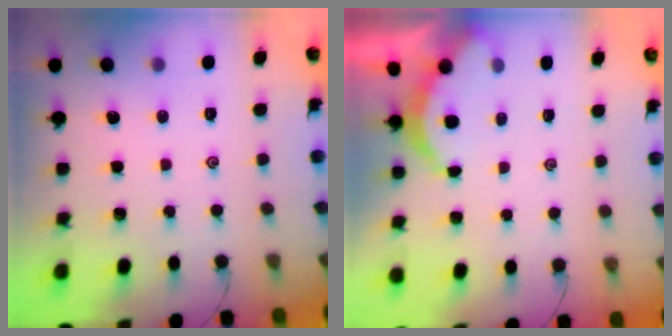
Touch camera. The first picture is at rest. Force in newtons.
{"total": 2.1, "press": 2.0, "slide": 0.4}